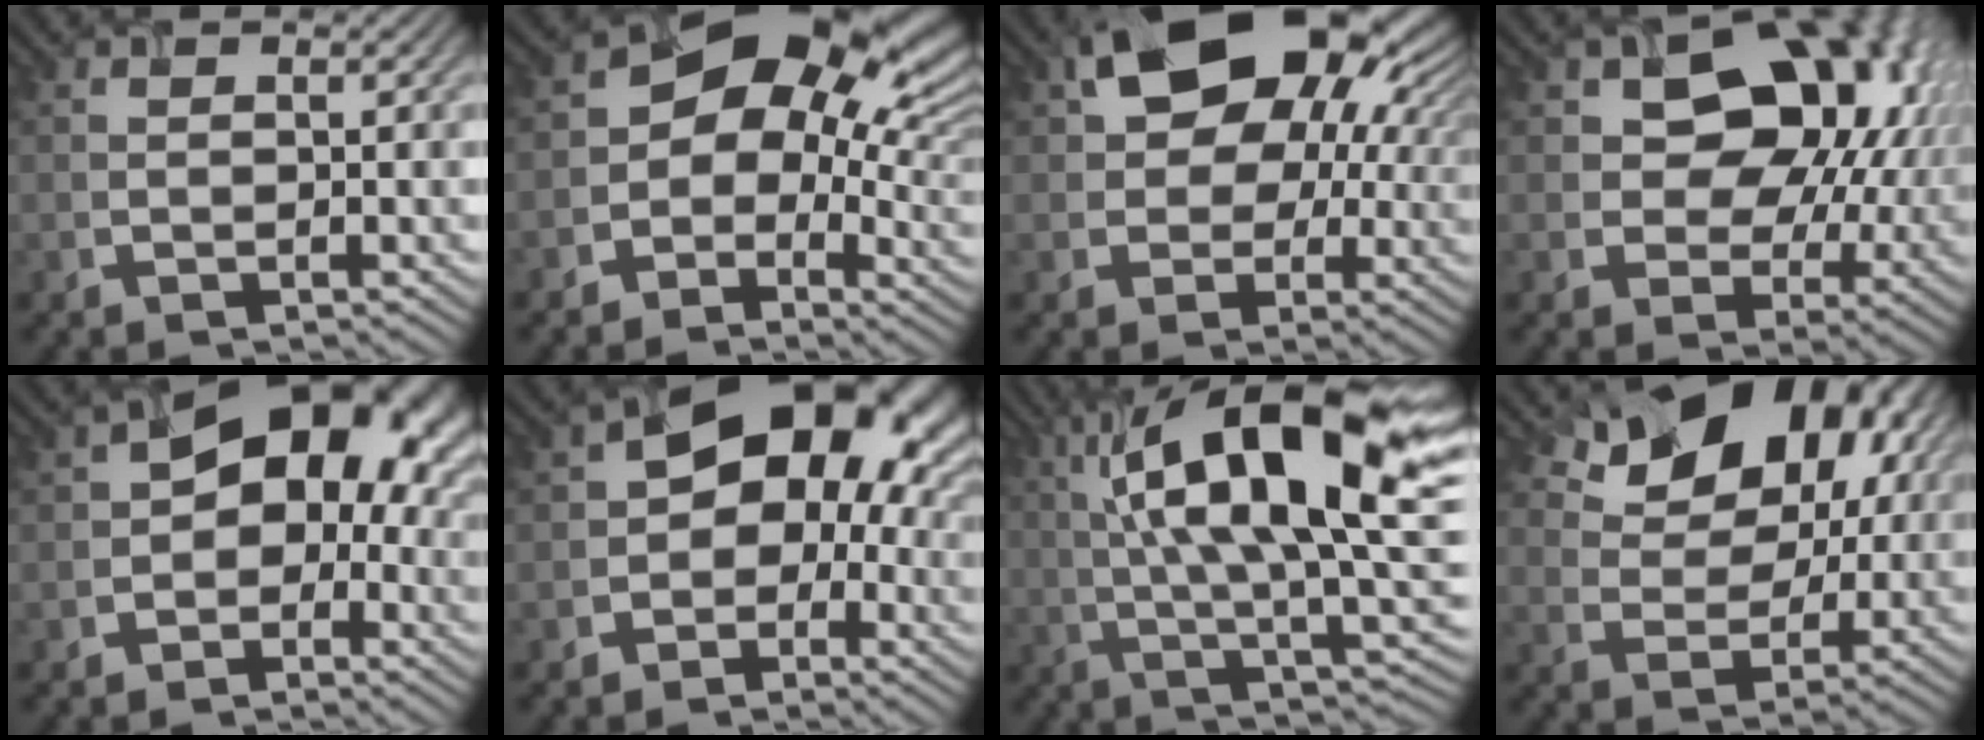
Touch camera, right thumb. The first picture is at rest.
{"total": 13.0, "force": [2.8, 8.8, 9.1], "torque": [-0.124, -0.003, 0.038]}
{"total": 14.5, "force": [5.0, 9.8, 9.4], "torque": [-0.125, 0.014, 0.072]}
{"total": 15.7, "force": [4.3, 10.8, 10.5], "torque": [-0.130, 0.010, 0.065]}
{"total": 11.2, "force": [0.7, 7.7, 8.0], "torque": [-0.087, 0.012, -0.005]}
{"total": 12.5, "force": [1.1, 8.8, 8.8], "torque": [-0.095, 0.003, 0.000]}
{"total": 18.9, "force": [6.3, 5.7, 16.8], "torque": [-0.297, 0.028, 0.112]}
{"total": 12.7, "force": [6.6, 8.3, 7.0], "torque": [-0.131, 0.028, 0.106]}